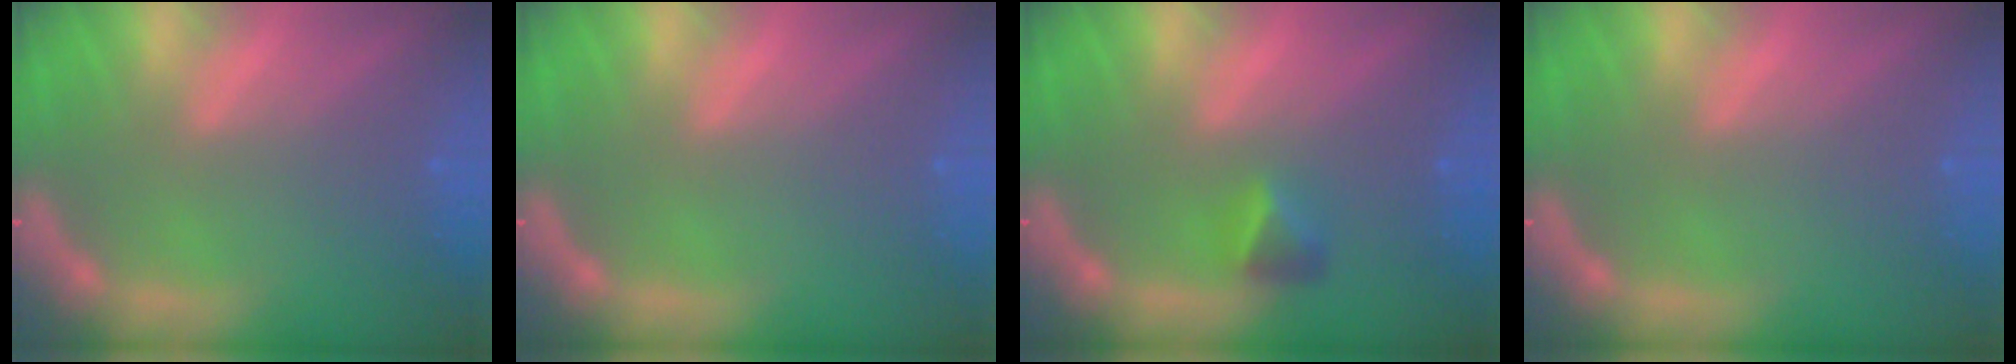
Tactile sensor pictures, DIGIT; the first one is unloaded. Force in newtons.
{"total": 0.0}
{"total": 1.9}
{"total": 0.0}